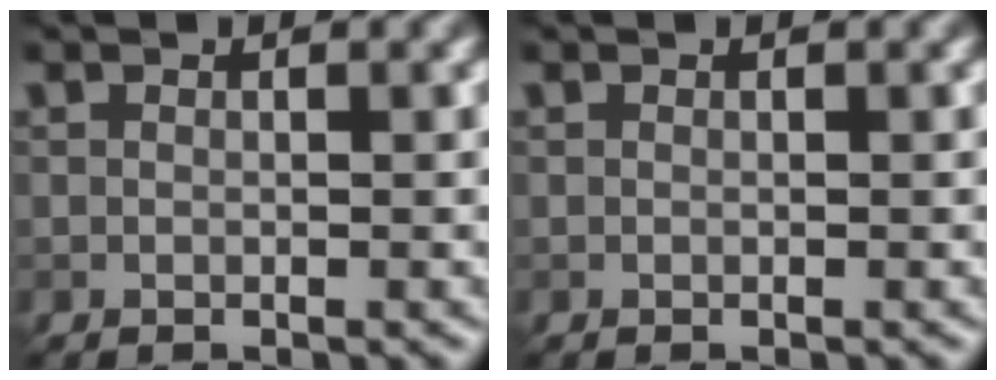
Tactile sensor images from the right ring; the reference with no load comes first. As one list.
[{"total": 0.0}]